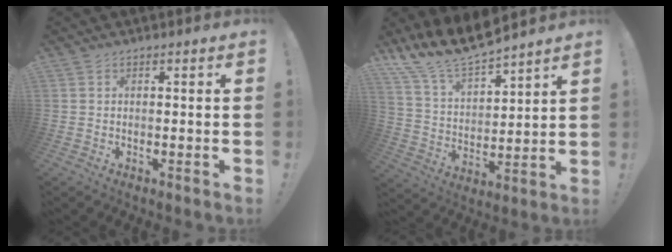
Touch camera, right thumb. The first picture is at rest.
{"total": 14.0, "force": [12.9, 3.1, 4.6], "torque": [-0.119, -0.102, 0.237]}